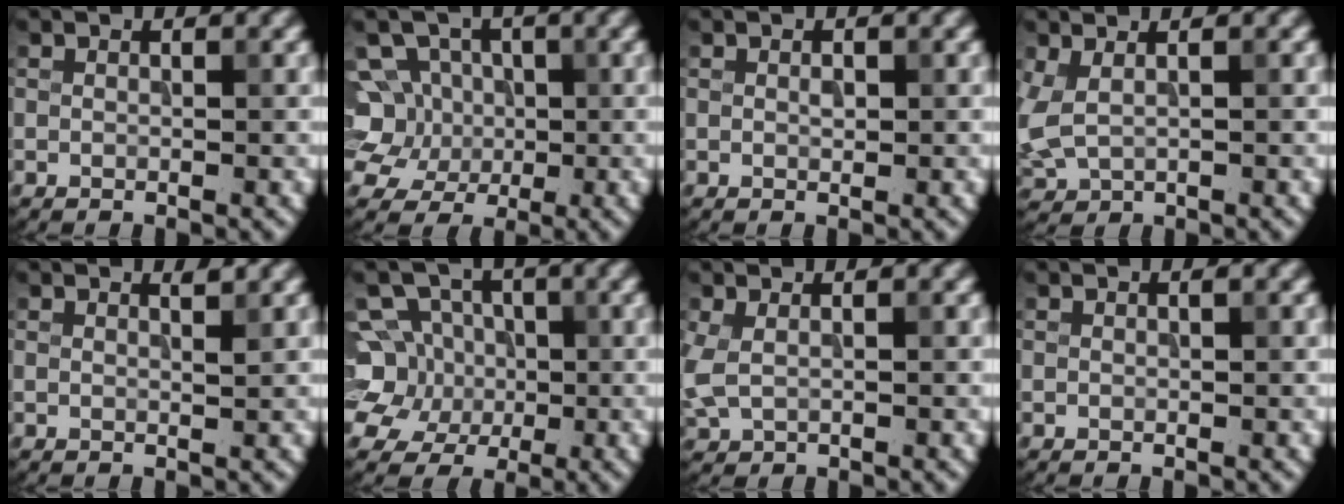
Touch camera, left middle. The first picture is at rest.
{"total": 6.7, "force": [1.4, 5.7, 3.2], "torque": [-0.045, 0.022, -0.001]}
{"total": 0.6, "force": [0.1, 0.3, 0.5], "torque": [-0.008, 0.002, 0.001]}
{"total": 2.4, "force": [0.9, 1.4, 1.8], "torque": [-0.052, -0.003, 0.025]}
{"total": 0.9, "force": [0.8, 0.1, 0.5], "torque": [-0.003, 0.001, 0.011]}
{"total": 9.5, "force": [1.1, 8.4, 4.2], "torque": [-0.092, 0.047, -0.023]}
{"total": 1.9, "force": [0.3, 1.1, 1.5], "torque": [-0.042, 0.000, 0.007]}
{"total": 0.0}